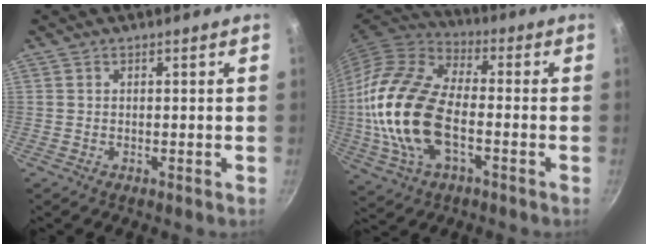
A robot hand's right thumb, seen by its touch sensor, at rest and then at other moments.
{"total": 20.4, "force": [-3.2, 11.2, 16.8], "torque": [-0.334, 0.027, -0.070]}